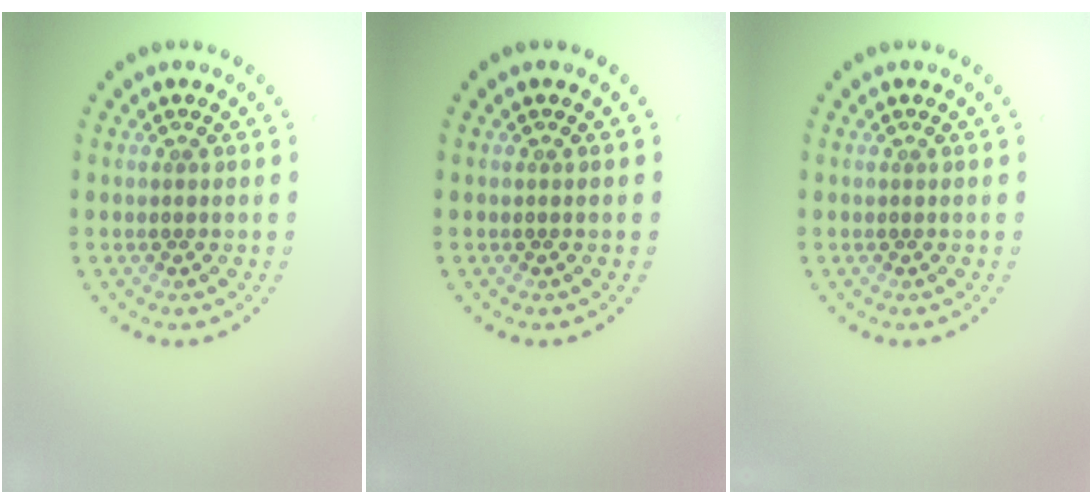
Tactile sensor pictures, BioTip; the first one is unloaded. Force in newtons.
{"total": 0.0}
{"total": 0.0}